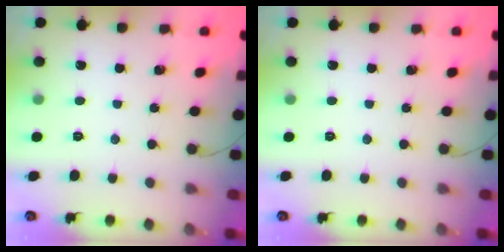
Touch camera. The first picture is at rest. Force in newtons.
{"total": 0.0}